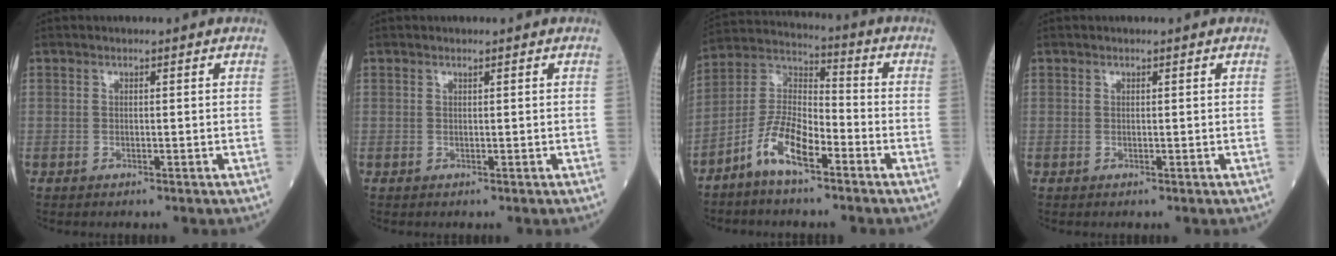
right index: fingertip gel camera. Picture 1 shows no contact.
{"total": 0.0}
{"total": 9.3, "force": [-5.4, 2.9, 7.0], "torque": [-0.146, 0.009, -0.111]}
{"total": 0.0}